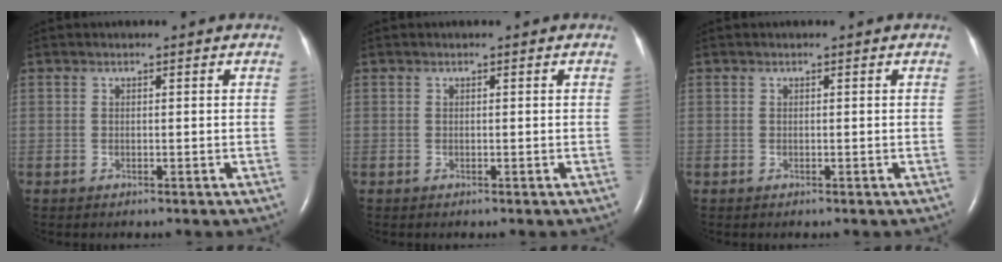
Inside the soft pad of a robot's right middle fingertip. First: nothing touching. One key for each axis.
{"total": 0.0}
{"total": 0.0}